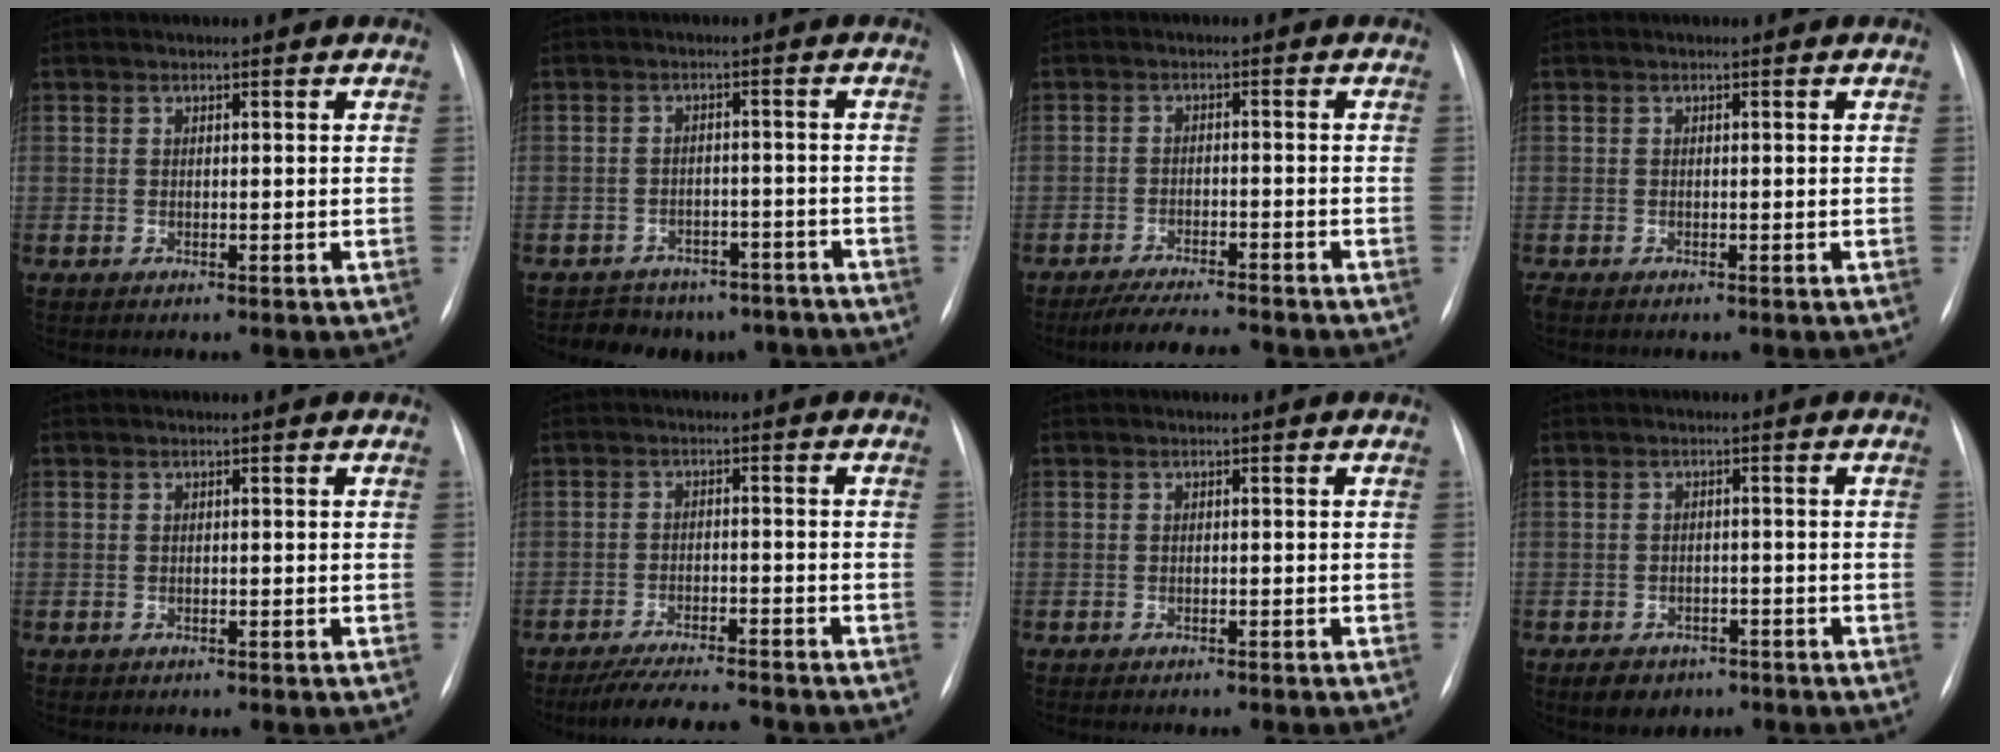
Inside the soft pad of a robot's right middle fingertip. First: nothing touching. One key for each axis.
{"total": 9.1, "fx": -7.6, "fy": 4.9, "fz": 0.7, "tx": 0.001, "ty": 0.023, "tz": -0.089}
{"total": 8.0, "fx": -7.2, "fy": 0.6, "fz": 3.3, "tx": -0.052, "ty": -0.015, "tz": -0.116}
{"total": 0.7, "fx": -0.6, "fy": 0.2, "fz": 0.3, "tx": -0.009, "ty": -0.002, "tz": -0.010}
{"total": 0.0}
{"total": 9.4, "fx": -8.5, "fy": 0.8, "fz": 3.9, "tx": -0.061, "ty": -0.013, "tz": -0.133}
{"total": 2.6, "fx": -2.2, "fy": 0.1, "fz": 1.3, "tx": -0.016, "ty": -0.003, "tz": -0.024}
{"total": 4.5, "fx": -3.0, "fy": 2.9, "fz": 1.6, "tx": -0.026, "ty": 0.001, "tz": -0.039}